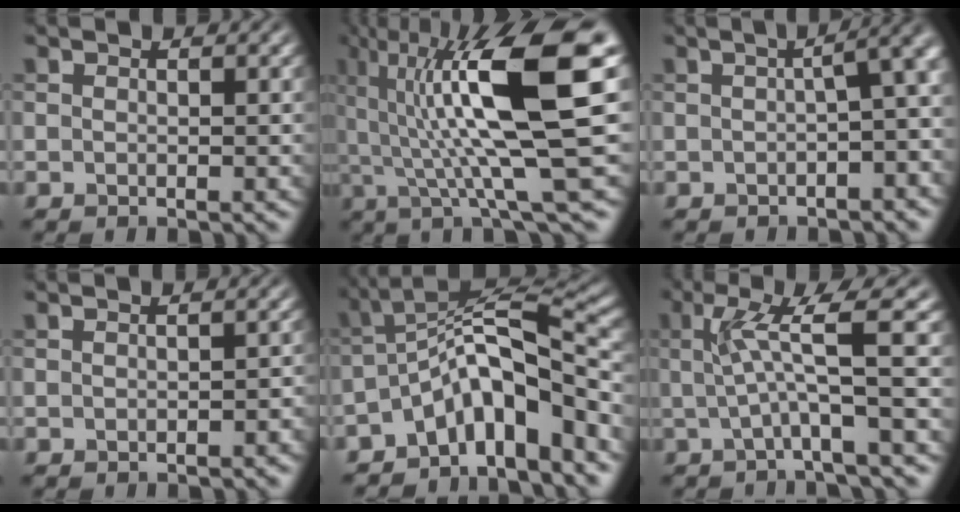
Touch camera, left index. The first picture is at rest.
{"total": 14.1, "force": [3.0, 2.8, 13.5], "torque": [-0.225, 0.009, 0.053]}
{"total": 6.1, "force": [-0.1, 2.1, 5.7], "torque": [-0.041, 0.014, 0.000]}
{"total": 1.1, "force": [-0.5, 0.5, 0.8], "torque": [-0.013, 0.000, -0.004]}
{"total": 9.3, "force": [-4.9, 2.9, 7.3], "torque": [-0.094, 0.021, -0.096]}
{"total": 5.4, "force": [0.5, 0.6, 5.3], "torque": [-0.098, 0.006, 0.009]}